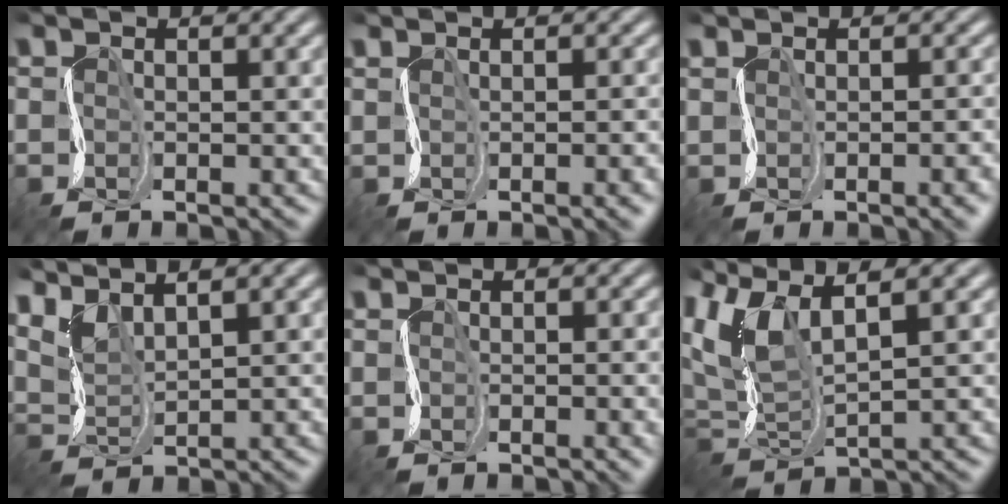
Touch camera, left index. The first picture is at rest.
{"total": 3.0, "force": [-0.2, 1.6, 2.5], "torque": [-0.004, 0.011, 0.008]}
{"total": 4.1, "force": [-0.6, 2.1, 3.5], "torque": [-0.007, 0.010, 0.006]}
{"total": 3.9, "force": [3.7, 0.7, 1.2], "torque": [-0.045, 0.005, 0.079]}
{"total": 0.9, "force": [0.4, 0.4, 0.7], "torque": [0.004, 0.001, 0.011]}
{"total": 5.9, "force": [4.2, 2.0, 3.6], "torque": [-0.103, 0.012, 0.080]}